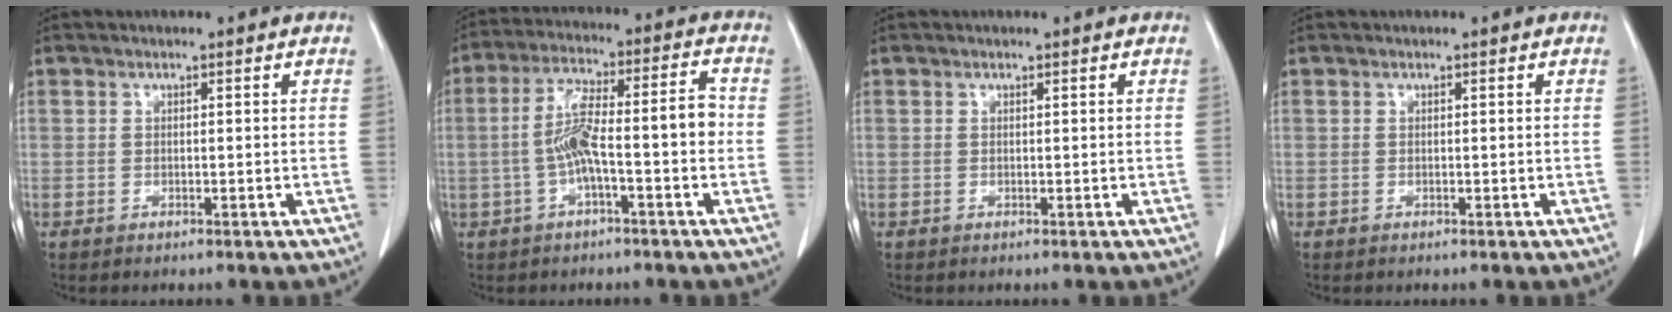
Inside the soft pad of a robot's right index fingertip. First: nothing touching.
{"total": 10.0, "force": [-1.7, 1.4, 9.7], "torque": [-0.174, 0.038, -0.029]}
{"total": 0.0}
{"total": 0.0}